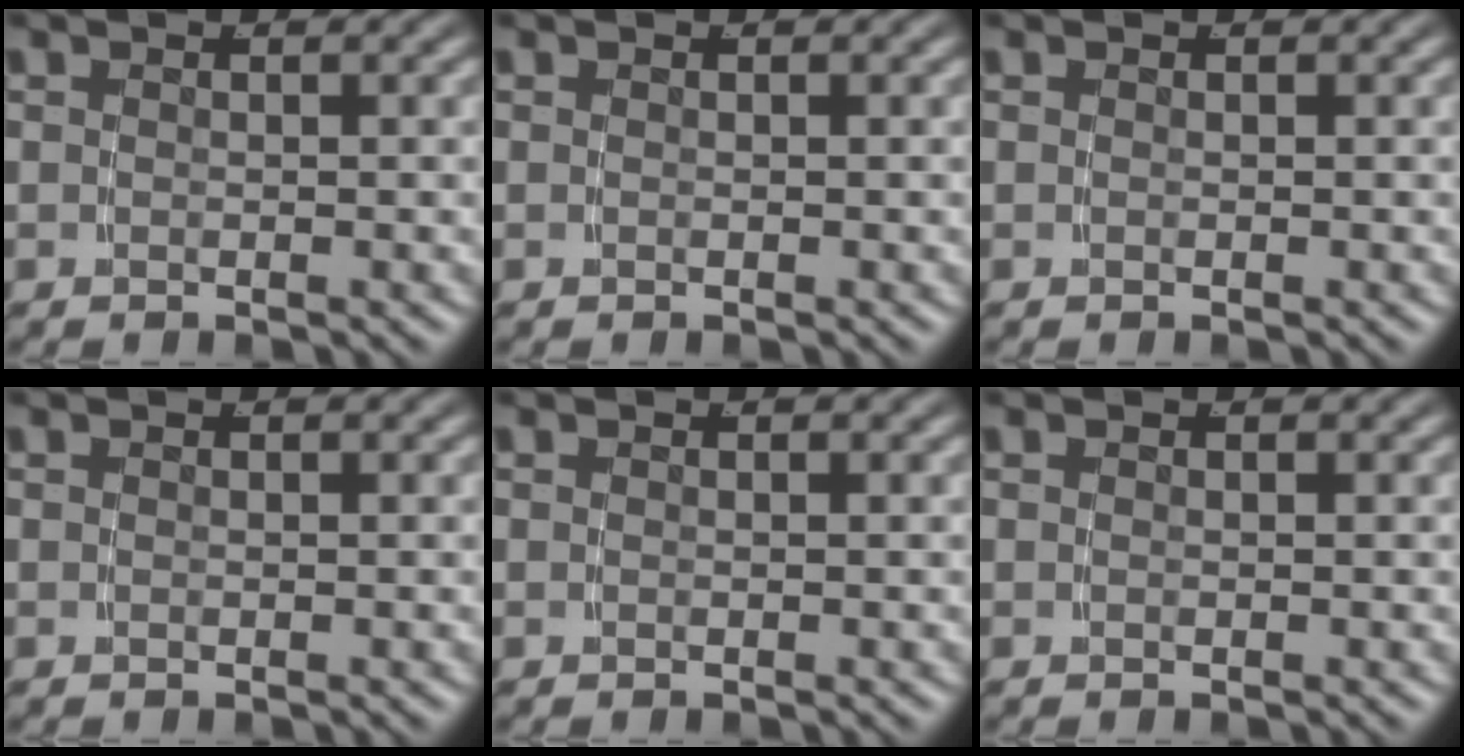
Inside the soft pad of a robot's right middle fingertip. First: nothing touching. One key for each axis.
{"total": 0.0}
{"total": 0.0}
{"total": 0.0}
{"total": 0.0}
{"total": 0.0}